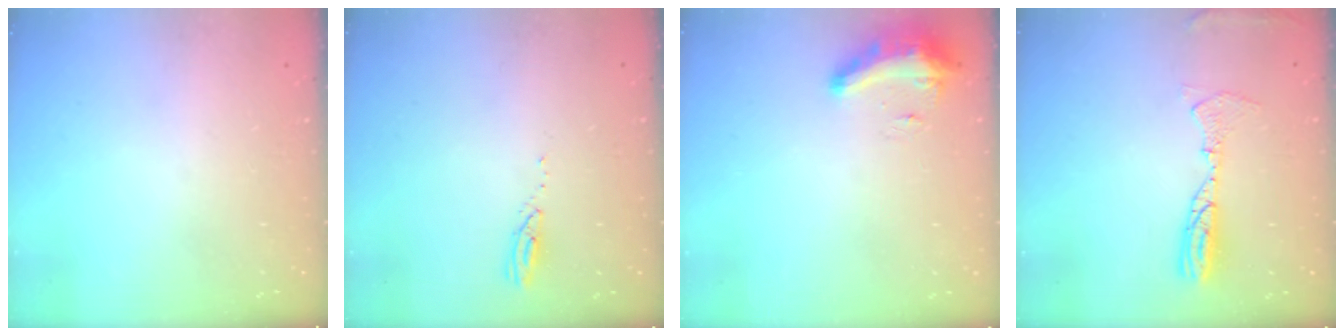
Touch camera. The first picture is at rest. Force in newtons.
{"total": 3.1, "press": 3.1, "slide": 0.2}
{"total": 8.9, "press": 8.9, "slide": 0.6}
{"total": 9.1, "press": 8.9, "slide": 1.7}